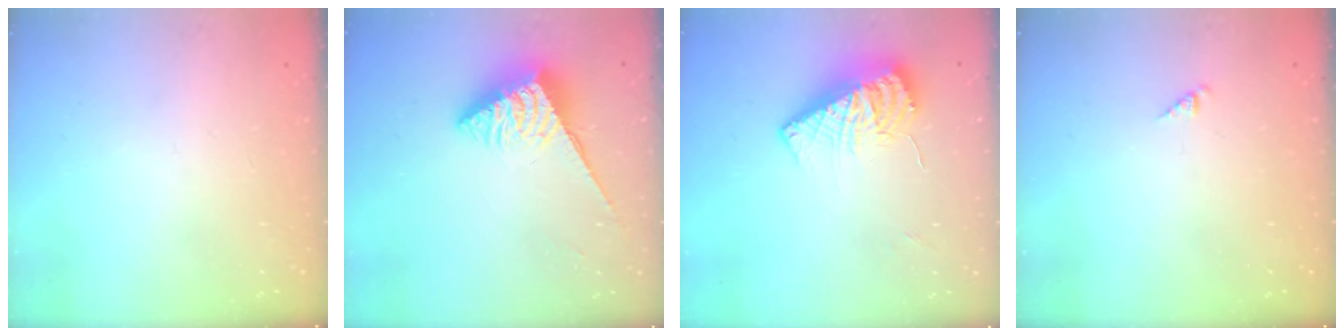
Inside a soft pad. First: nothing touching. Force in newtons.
{"total": 6.2, "press": 6.2, "slide": 0.4}
{"total": 14.6, "press": 14.5, "slide": 1.3}
{"total": 0.8, "press": 0.8, "slide": 0.2}